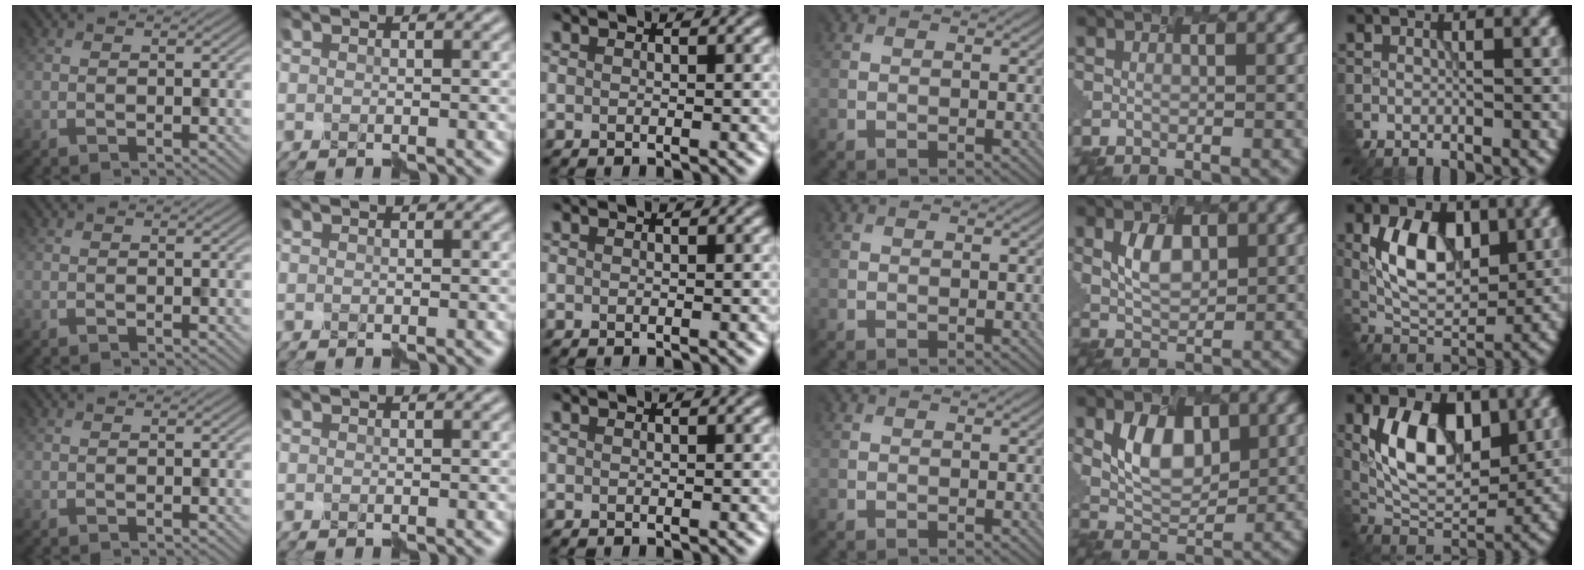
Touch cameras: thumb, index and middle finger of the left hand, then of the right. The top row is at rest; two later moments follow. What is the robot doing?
{"motion": "assemble", "object": "hinged jar"}